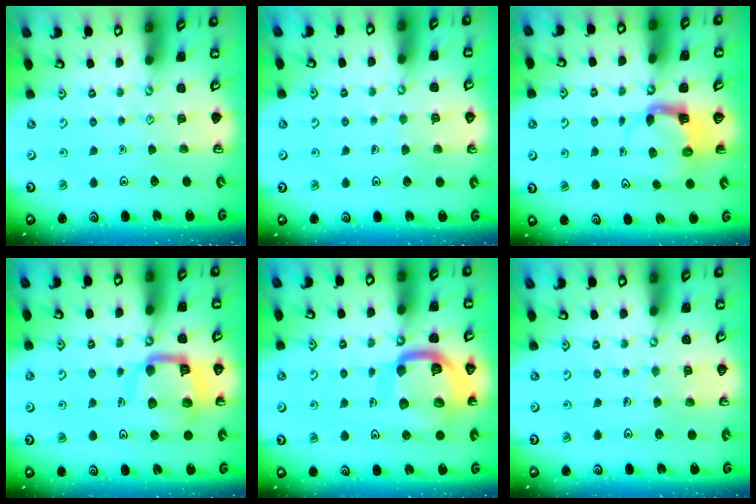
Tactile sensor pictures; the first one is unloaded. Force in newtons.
{"total": 5.3, "press": 5.3, "slide": 0.4}
{"total": 3.8, "press": 3.7, "slide": 0.7}
{"total": 13.0, "press": 12.9, "slide": 1.5}
{"total": 17.0, "press": 16.9, "slide": 1.9}
{"total": 5.6, "press": 5.6, "slide": 0.5}